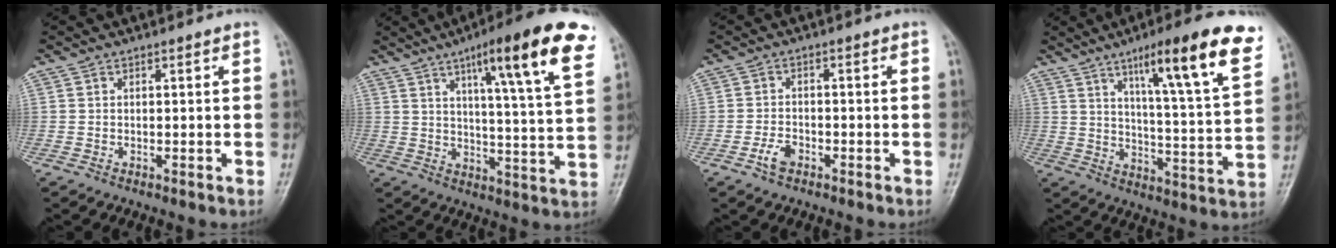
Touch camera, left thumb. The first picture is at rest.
{"total": 19.5, "force": [10.2, 2.6, 16.4], "torque": [-0.211, -0.031, 0.140]}
{"total": 3.0, "force": [-1.9, 1.6, 1.6], "torque": [-0.034, 0.010, -0.035]}
{"total": 19.4, "force": [10.8, 2.7, 15.9], "torque": [-0.208, -0.042, 0.159]}